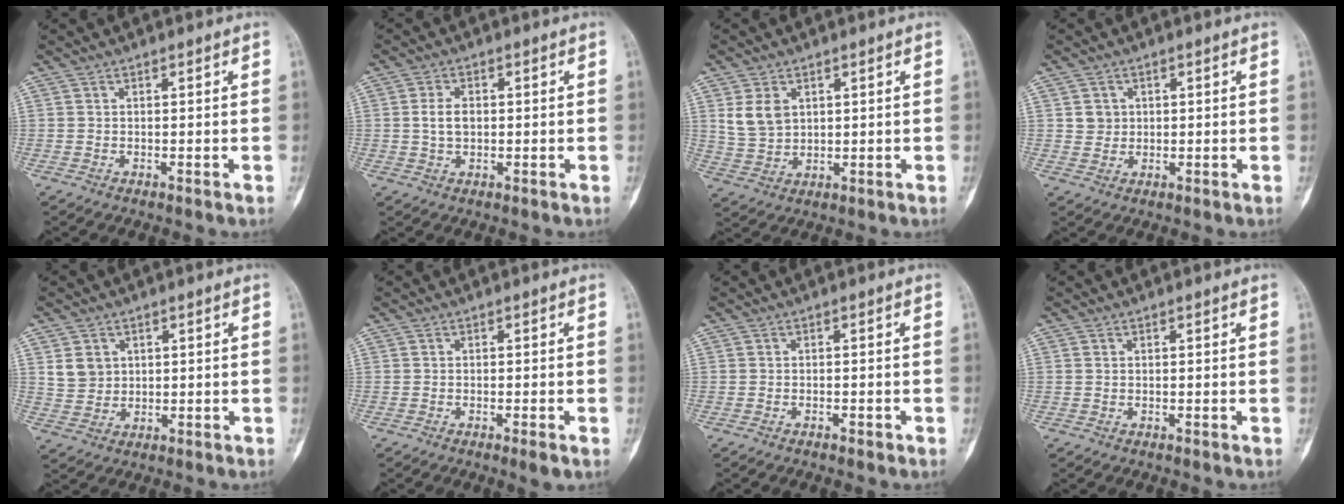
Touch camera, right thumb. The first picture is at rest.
{"total": 3.7, "force": [0.1, 2.4, 2.9], "torque": [-0.050, 0.005, 0.001]}
{"total": 6.1, "force": [2.2, 4.4, 3.7], "torque": [-0.058, -0.008, 0.054]}
{"total": 2.8, "force": [0.7, 2.6, 0.7], "torque": [0.003, -0.001, 0.013]}
{"total": 4.4, "force": [1.5, 3.8, 1.6], "torque": [-0.015, -0.007, 0.035]}
{"total": 2.1, "force": [-1.0, 0.2, 1.8], "torque": [-0.029, -0.004, -0.016]}
{"total": 1.1, "force": [-0.8, 0.4, 0.7], "torque": [-0.012, 0.007, -0.010]}
{"total": 0.0}